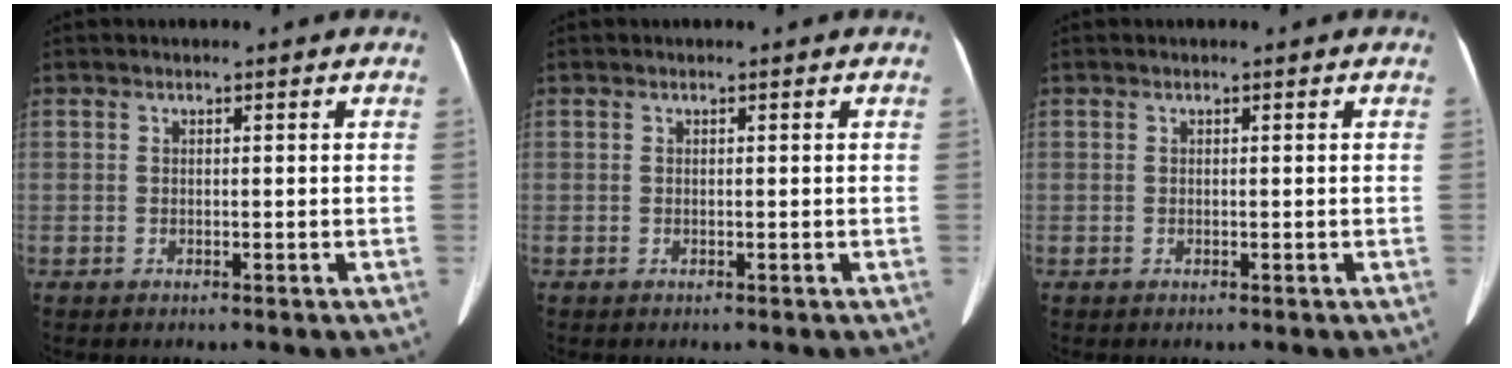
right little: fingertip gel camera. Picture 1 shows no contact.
{"total": 0.0}
{"total": 0.0}